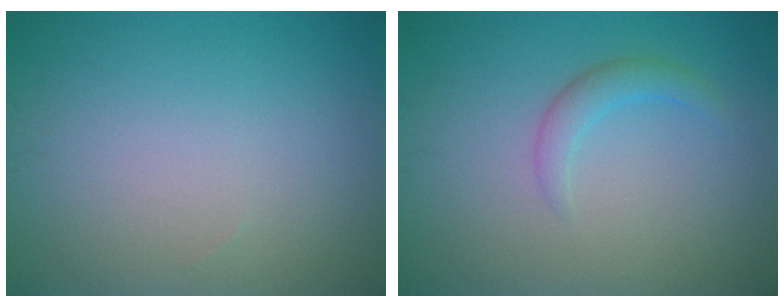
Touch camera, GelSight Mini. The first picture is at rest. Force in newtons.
{"total": 1.8, "press": 1.8, "slide": 0.0}